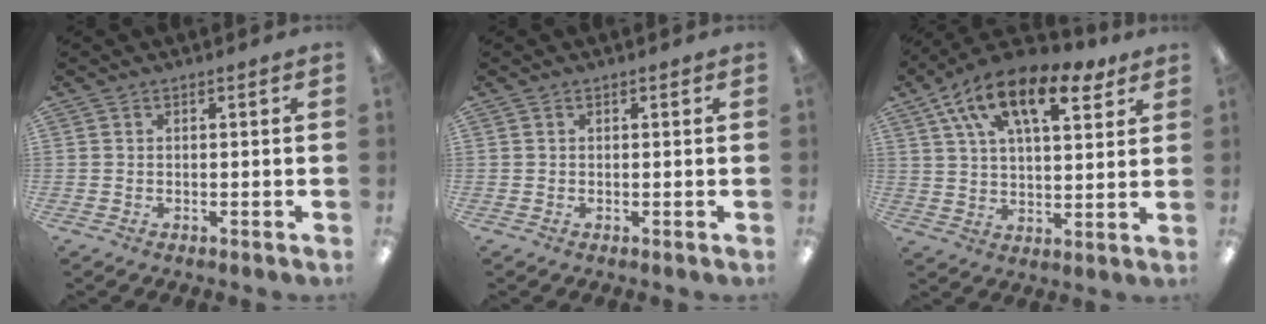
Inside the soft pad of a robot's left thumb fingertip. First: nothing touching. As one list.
[{"total": 0.0}, {"total": 17.0, "force": [9.5, 7.7, 11.8], "torque": [-0.194, -0.031, 0.160]}]